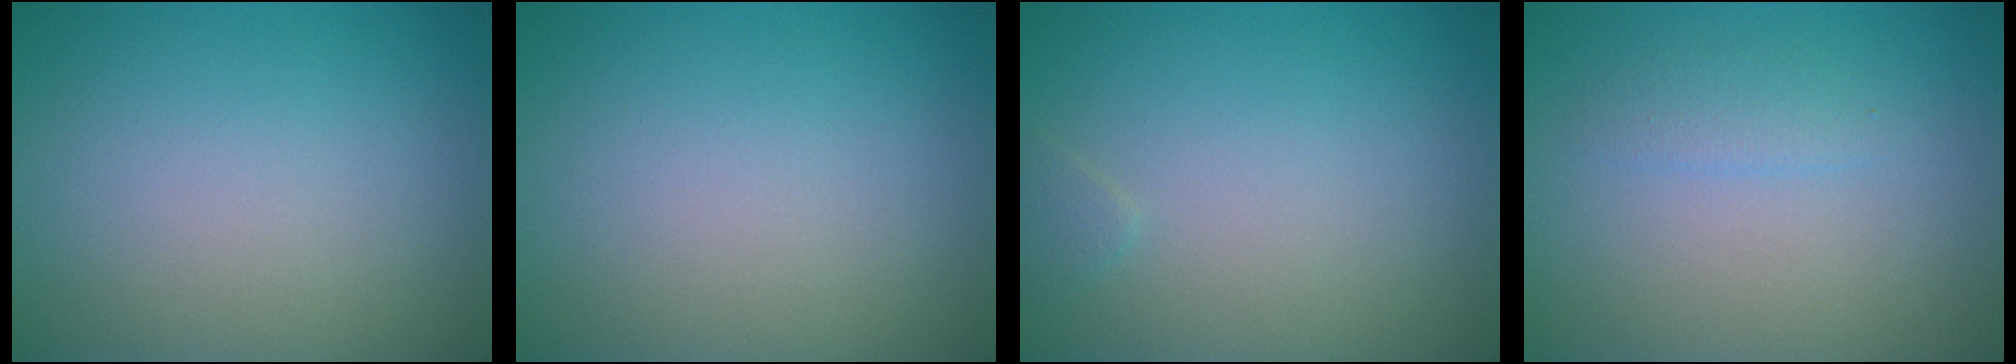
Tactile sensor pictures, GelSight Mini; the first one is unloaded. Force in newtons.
{"total": 0.0}
{"total": 0.7, "press": 0.7, "slide": 0.0}
{"total": 1.2, "press": 1.2, "slide": 0.1}